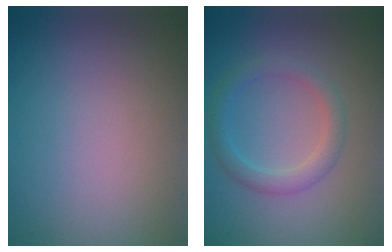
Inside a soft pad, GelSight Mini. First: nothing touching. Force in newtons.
{"total": 2.4, "press": 2.4, "slide": 0.2}